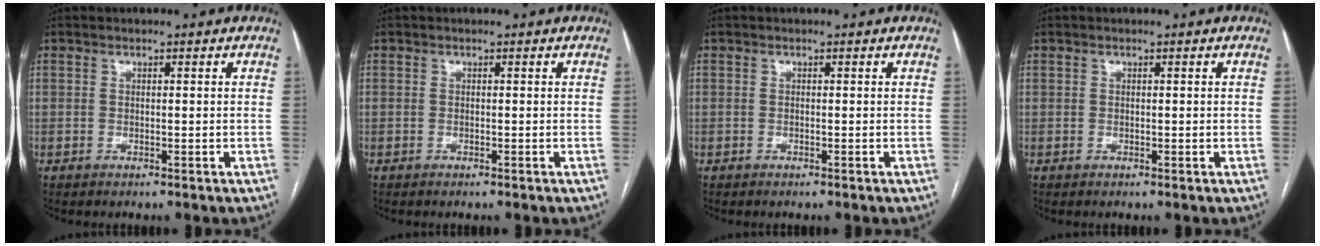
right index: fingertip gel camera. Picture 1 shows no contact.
{"total": 0.0}
{"total": 0.0}
{"total": 0.0}